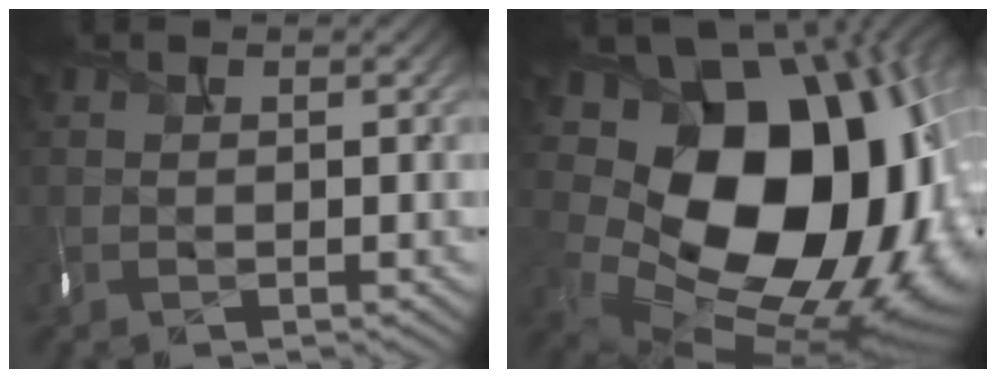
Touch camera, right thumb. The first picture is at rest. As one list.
[{"total": 19.9, "force": [2.1, 15.0, 13.0], "torque": [-0.209, -0.037, 0.077]}]